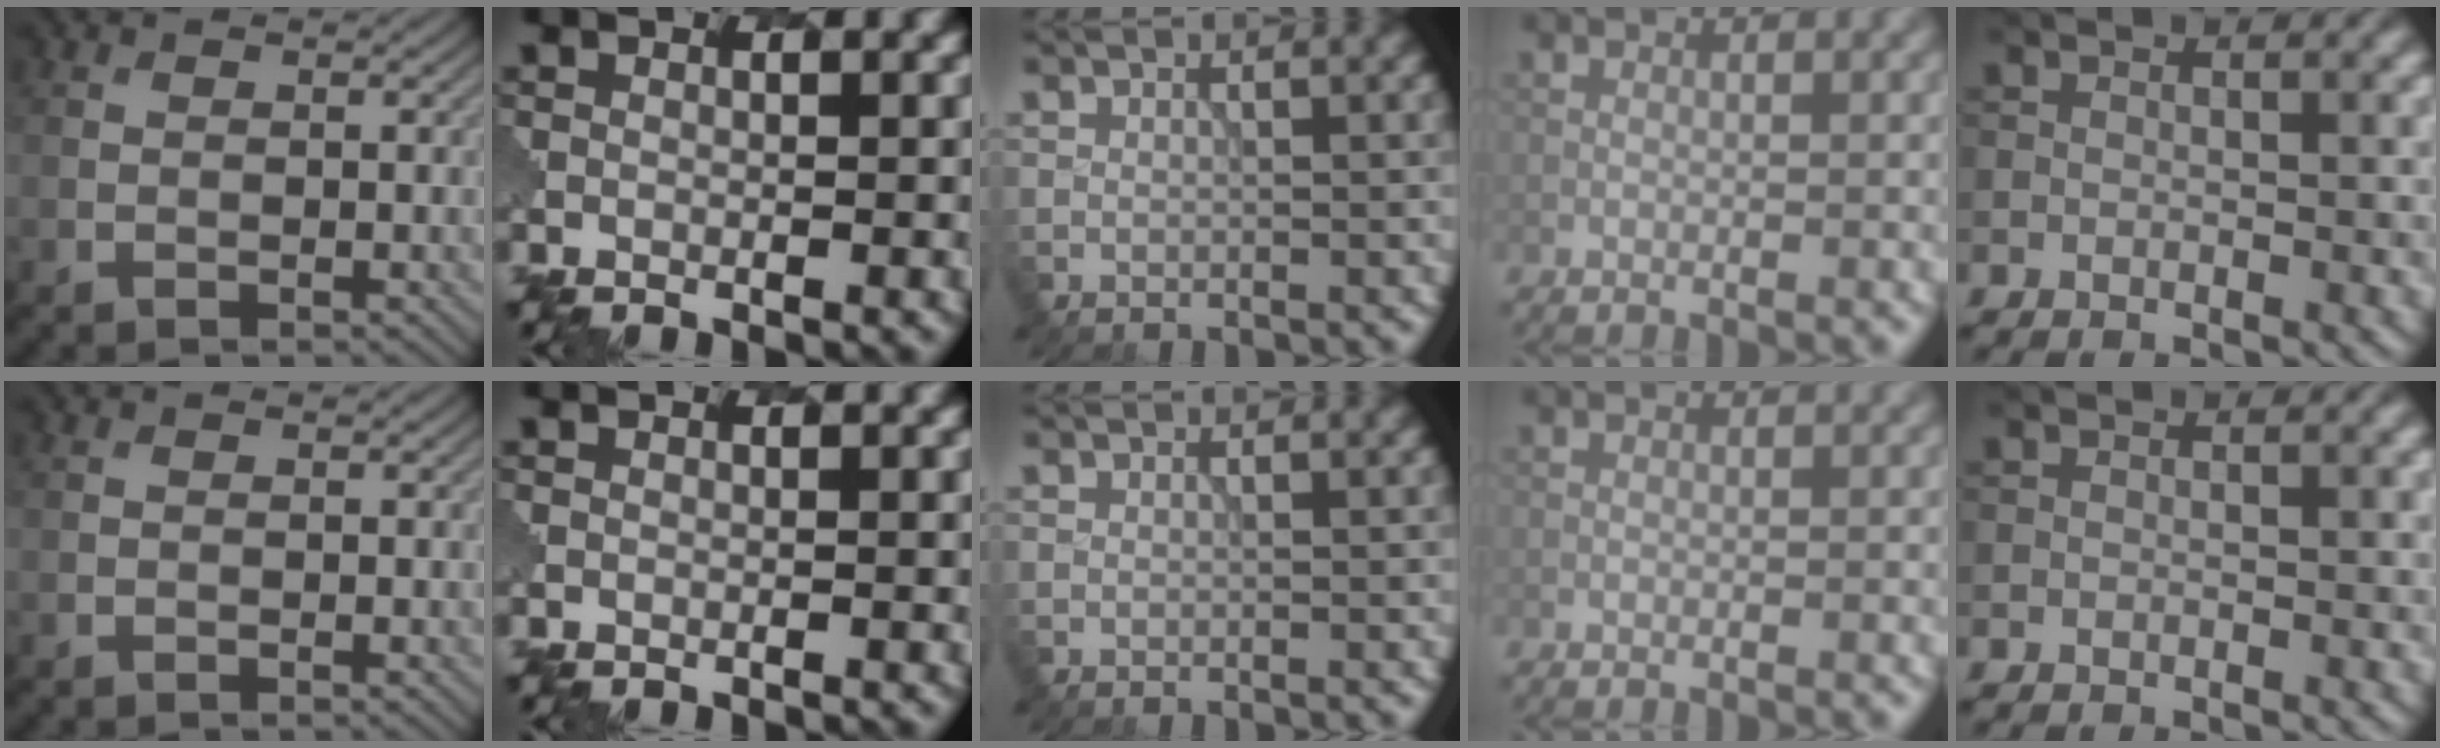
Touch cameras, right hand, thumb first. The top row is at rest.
{}